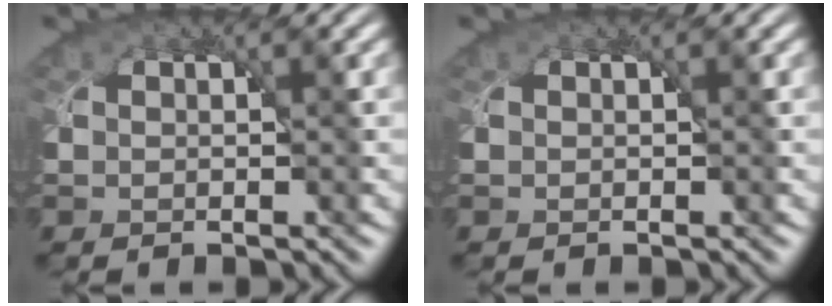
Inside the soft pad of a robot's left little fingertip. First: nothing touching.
{"total": 0.0}